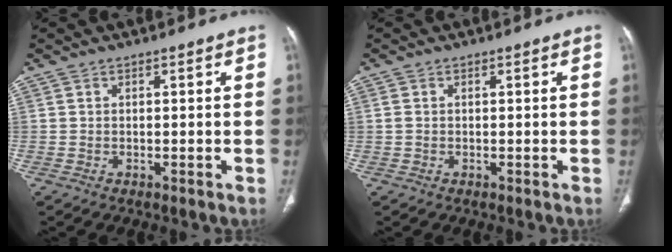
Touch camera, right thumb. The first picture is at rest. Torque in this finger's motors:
{"motor_torque": [0.06, -0.30, 0.11, 0.40, -0.02]}